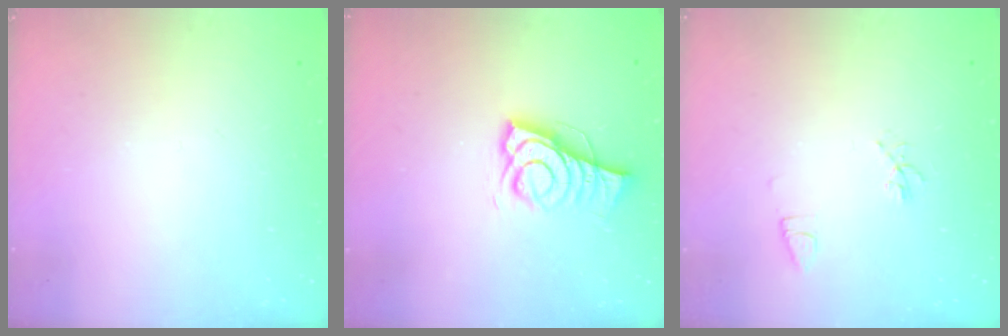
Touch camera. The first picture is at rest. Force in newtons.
{"total": 9.2, "press": 9.2, "slide": 1.0}
{"total": 5.2, "press": 4.9, "slide": 1.8}